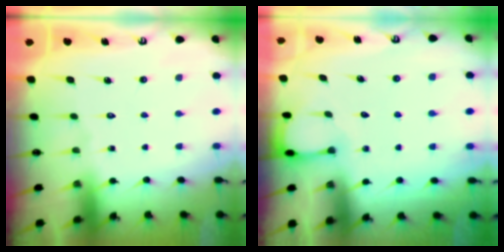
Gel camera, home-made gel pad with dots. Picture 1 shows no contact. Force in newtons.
{"total": 2.7, "press": 2.7, "slide": 0.4}